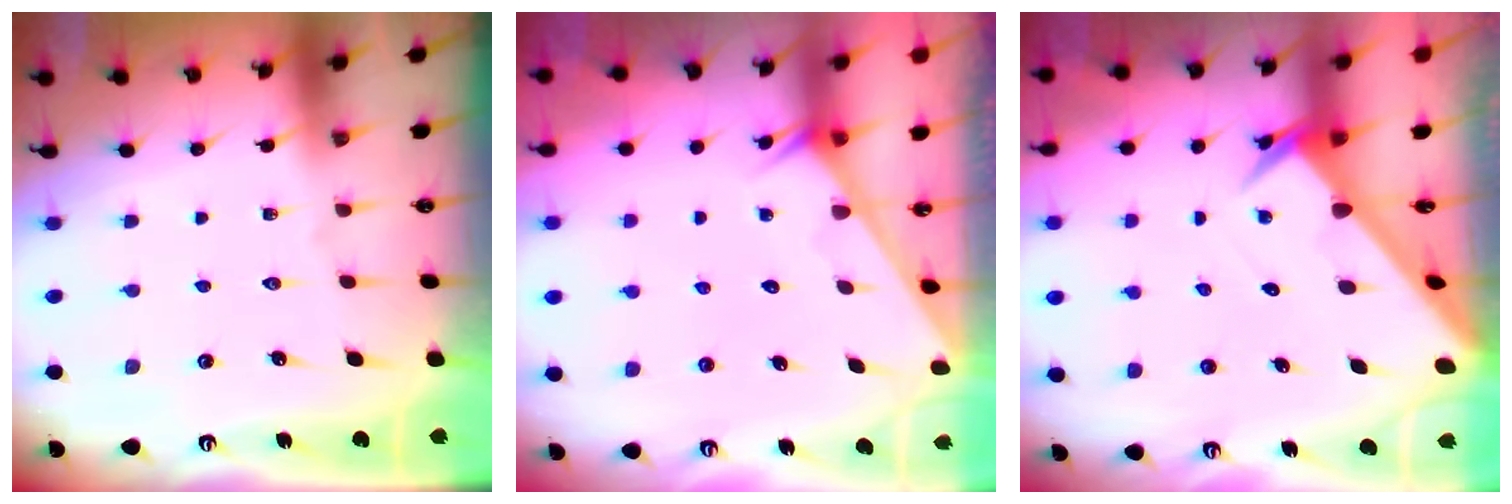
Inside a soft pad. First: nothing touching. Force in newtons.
{"total": 1.5, "press": 1.5, "slide": 0.1}
{"total": 3.0, "press": 3.0, "slide": 0.2}